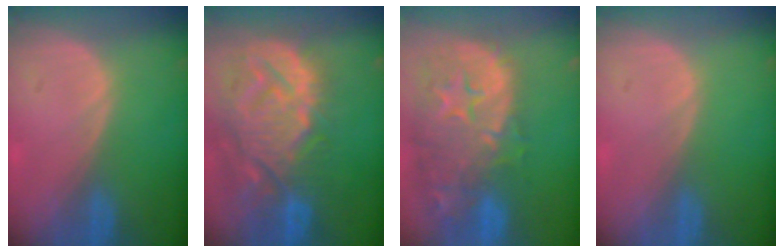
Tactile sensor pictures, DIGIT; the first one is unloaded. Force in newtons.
{"total": 14.3, "press": 12.3, "slide": 7.4}
{"total": 15.1, "press": 12.1, "slide": 9.0}
{"total": 0.0}